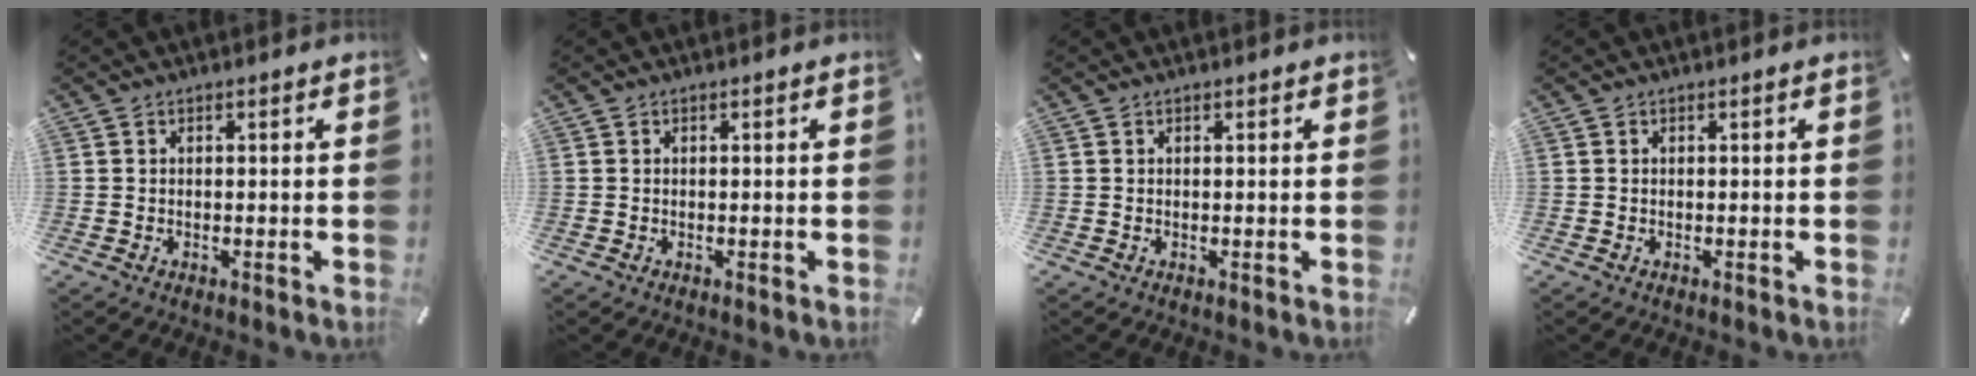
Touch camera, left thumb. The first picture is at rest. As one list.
[{"total": 0.0}, {"total": 0.0}, {"total": 0.0}]